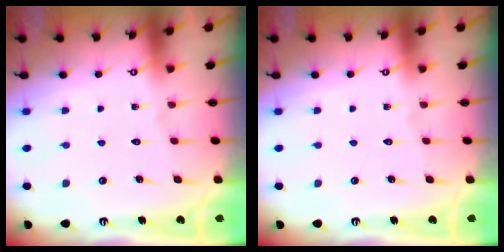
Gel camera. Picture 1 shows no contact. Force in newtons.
{"total": 0.0}